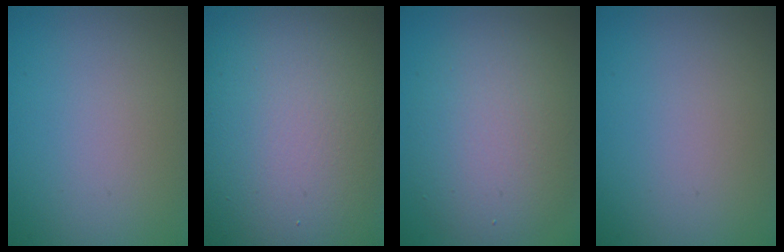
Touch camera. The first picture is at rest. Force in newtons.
{"total": 18.9, "press": 18.8, "slide": 0.6}
{"total": 6.1, "press": 6.1, "slide": 0.3}
{"total": 0.0}